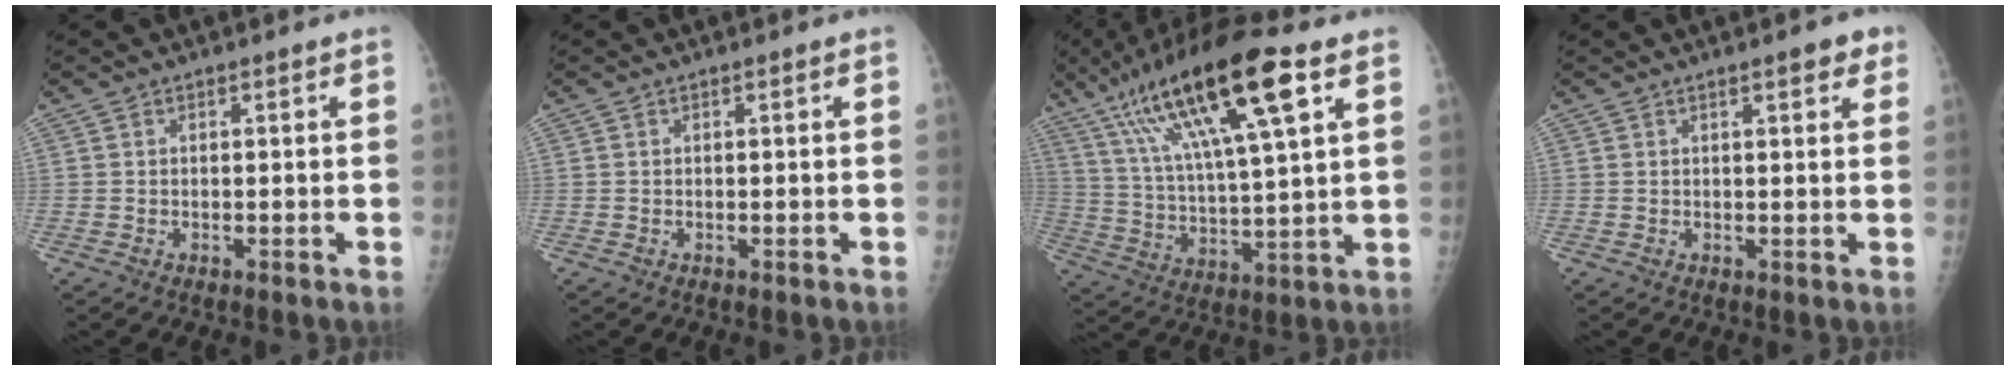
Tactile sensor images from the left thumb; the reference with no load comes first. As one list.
[{"total": 0.0}, {"total": 21.7, "force": [10.9, 4.6, 18.2], "torque": [-0.329, -0.010, 0.193]}, {"total": 3.4, "force": [2.1, 1.0, 2.5], "torque": [-0.021, -0.005, 0.022]}]